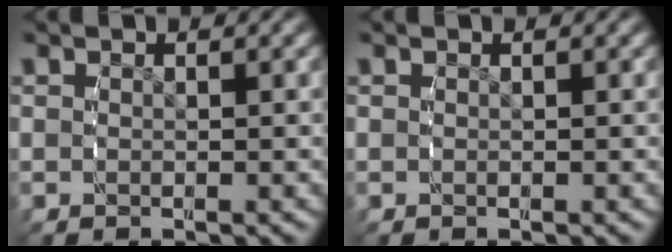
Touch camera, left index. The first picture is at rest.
{"total": 0.0}